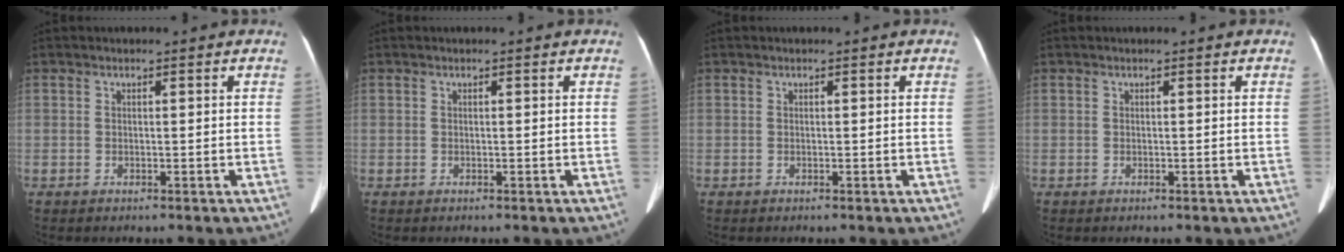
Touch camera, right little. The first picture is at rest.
{"total": 0.0}
{"total": 0.0}
{"total": 0.0}